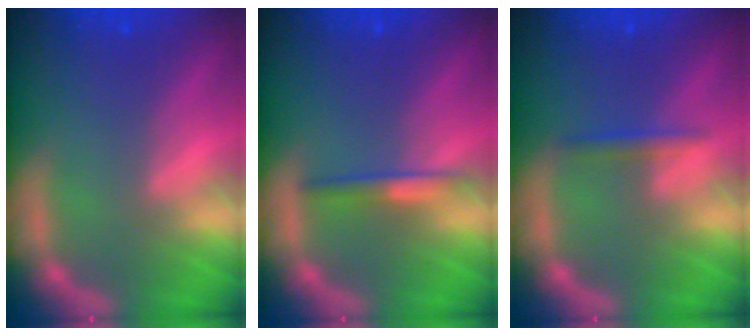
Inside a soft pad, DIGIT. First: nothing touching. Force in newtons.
{"total": 2.0}
{"total": 1.4}